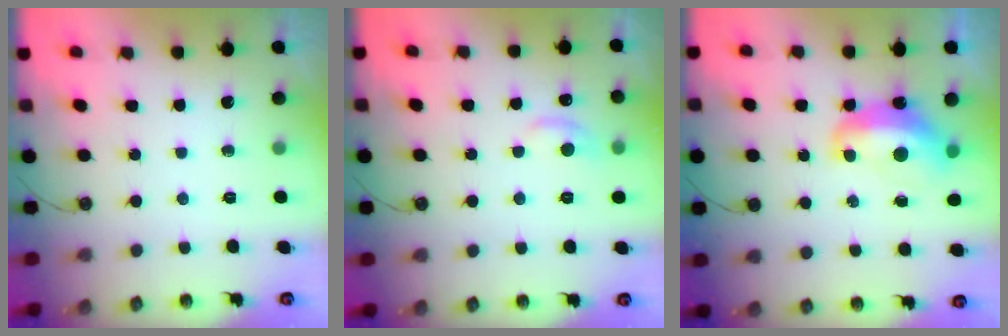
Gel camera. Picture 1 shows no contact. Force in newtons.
{"total": 1.8, "press": 1.5, "slide": 1.0}
{"total": 5.9, "press": 5.8, "slide": 1.2}